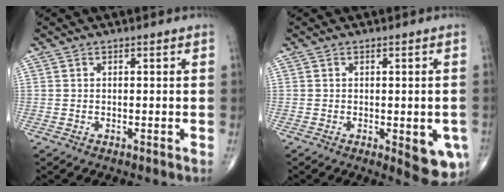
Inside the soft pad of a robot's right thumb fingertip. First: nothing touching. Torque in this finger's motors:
{"motor_torque": [0.86, 0.92, -0.06, -0.28, 0.15]}